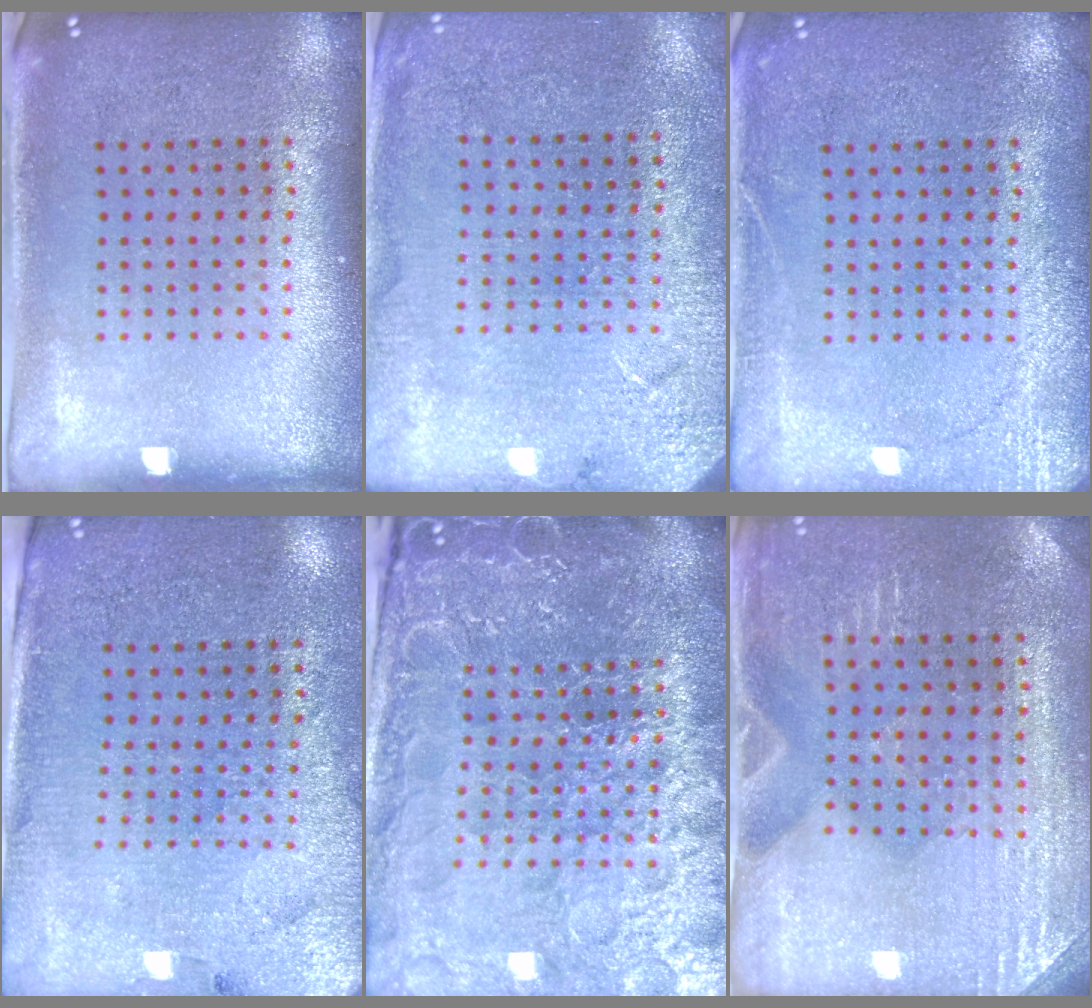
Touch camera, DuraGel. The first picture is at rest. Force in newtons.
{"total": 2.7, "press": 2.7, "slide": 0.1}
{"total": 3.5, "press": 3.4, "slide": 0.5}
{"total": 3.1, "press": 2.8, "slide": 1.3}
{"total": 6.0, "press": 5.4, "slide": 2.6}
{"total": 3.0, "press": 2.9, "slide": 0.2}